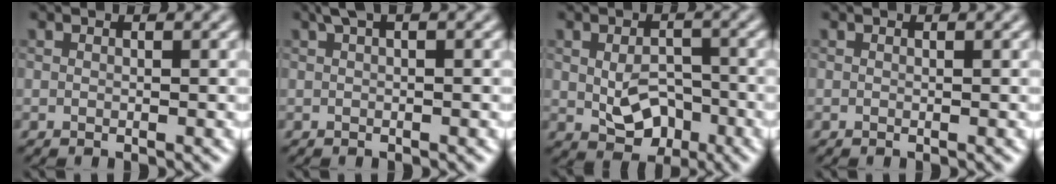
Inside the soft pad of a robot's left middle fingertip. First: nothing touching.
{"total": 1.5, "force": [0.7, 0.3, 1.3], "torque": [-0.023, 0.006, 0.013]}
{"total": 4.0, "force": [-0.8, 2.7, 2.9], "torque": [-0.051, -0.010, -0.010]}
{"total": 0.0}